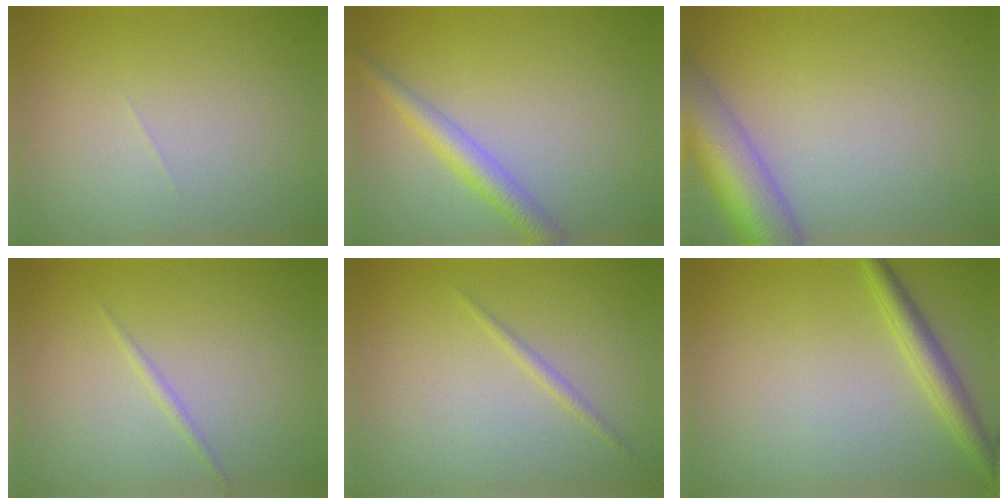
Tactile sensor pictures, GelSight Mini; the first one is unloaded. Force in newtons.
{"total": 2.9, "press": 2.9, "slide": 0.1}
{"total": 8.1, "press": 8.1, "slide": 0.4}
{"total": 0.7, "press": 0.7, "slide": 0.1}
{"total": 0.8, "press": 0.8, "slide": 0.1}
{"total": 2.6, "press": 2.6, "slide": 0.1}